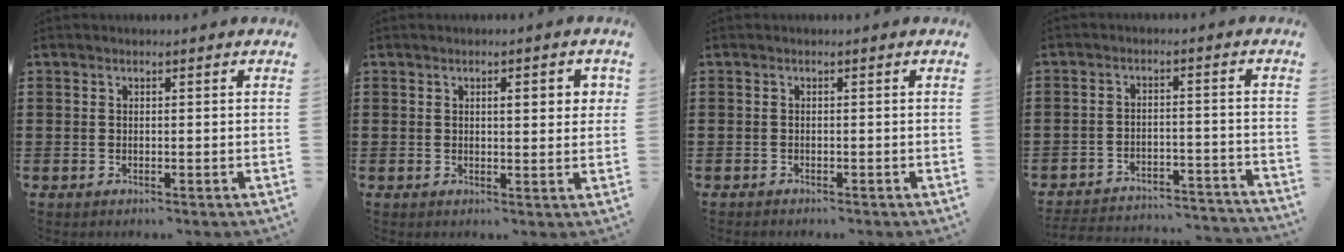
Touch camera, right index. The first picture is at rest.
{"total": 2.6, "force": [0.5, 0.6, 2.5], "torque": [-0.039, 0.003, 0.003]}
{"total": 0.7, "force": [-0.7, 0.1, 0.0], "torque": [-0.001, -0.002, -0.014]}
{"total": 4.1, "force": [-4.0, 0.6, 1.0], "torque": [-0.028, -0.001, -0.085]}